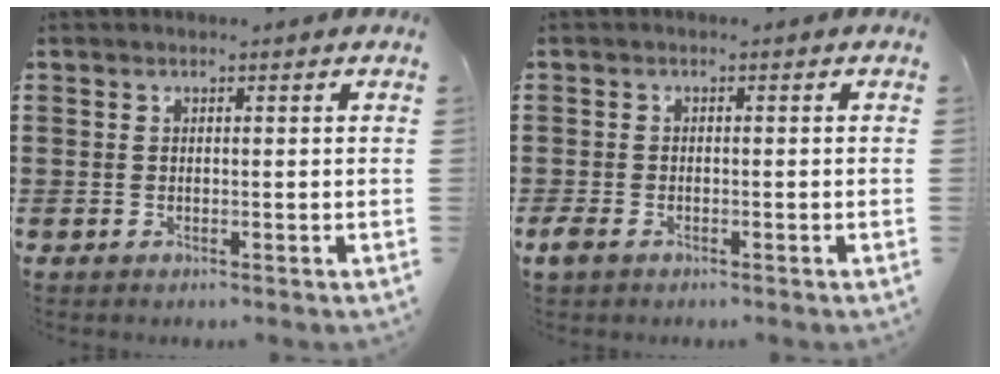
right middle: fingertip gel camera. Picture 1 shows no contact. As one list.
[{"total": 1.6, "force": [-1.0, 1.0, 0.7], "torque": [-0.030, -0.005, -0.025]}]